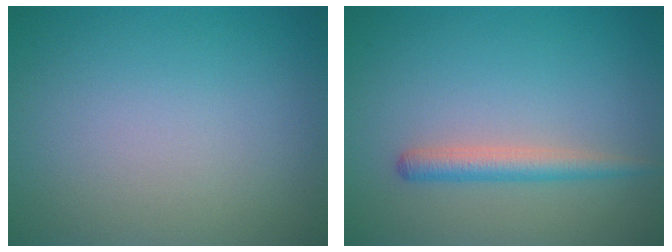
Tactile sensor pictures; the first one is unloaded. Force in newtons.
{"total": 2.2, "press": 2.2, "slide": 0.1}